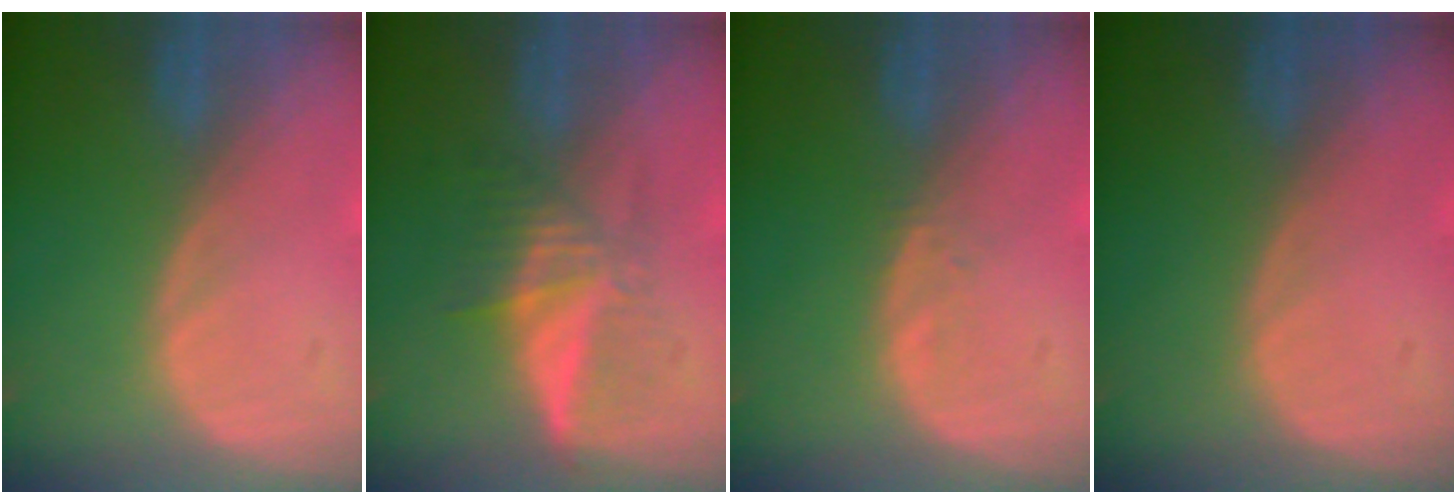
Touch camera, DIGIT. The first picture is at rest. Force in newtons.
{"total": 6.3, "press": 5.3, "slide": 3.4}
{"total": 0.7, "press": 0.7, "slide": 0.1}
{"total": 0.0}